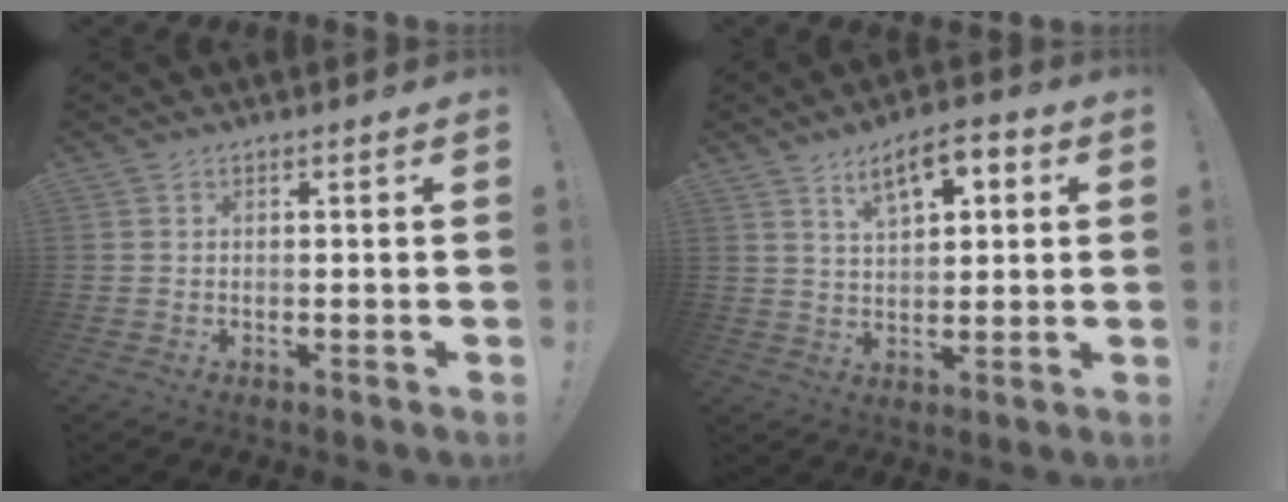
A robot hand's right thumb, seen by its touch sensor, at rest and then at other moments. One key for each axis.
{"total": 9.3, "fx": 4.5, "fy": 4.4, "fz": 6.9, "tx": -0.099, "ty": -0.012, "tz": 0.076}